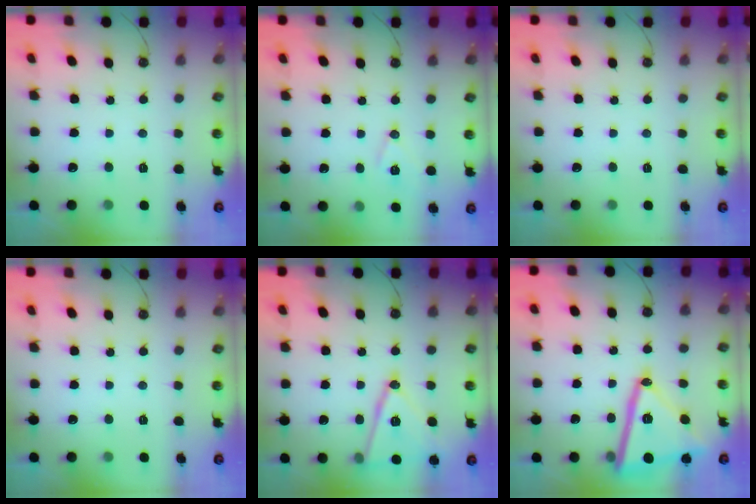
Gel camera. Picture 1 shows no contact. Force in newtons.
{"total": 7.6, "press": 6.7, "slide": 3.7}
{"total": 0.0}
{"total": 0.0}
{"total": 15.7, "press": 15.3, "slide": 3.4}
{"total": 22.7, "press": 22.7, "slide": 1.3}